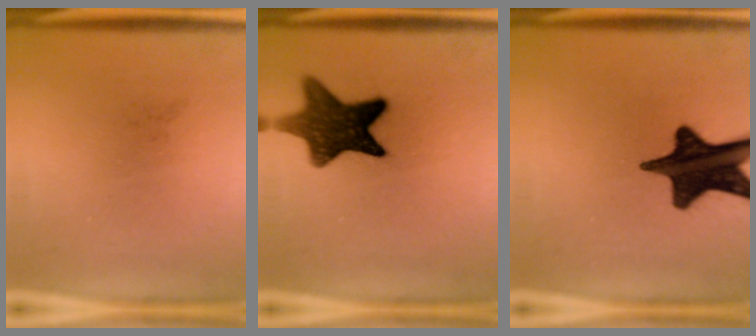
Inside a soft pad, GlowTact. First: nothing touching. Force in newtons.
{"total": 12.3}
{"total": 16.9}